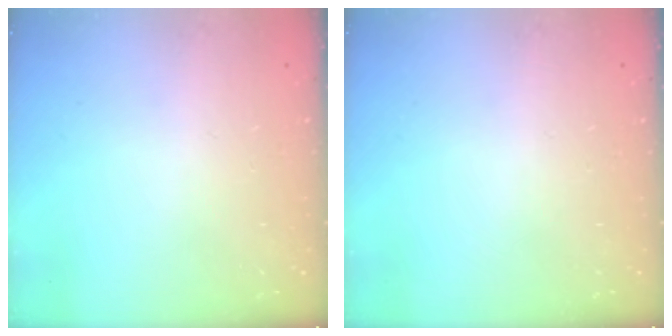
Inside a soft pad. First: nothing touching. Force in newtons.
{"total": 0.0}